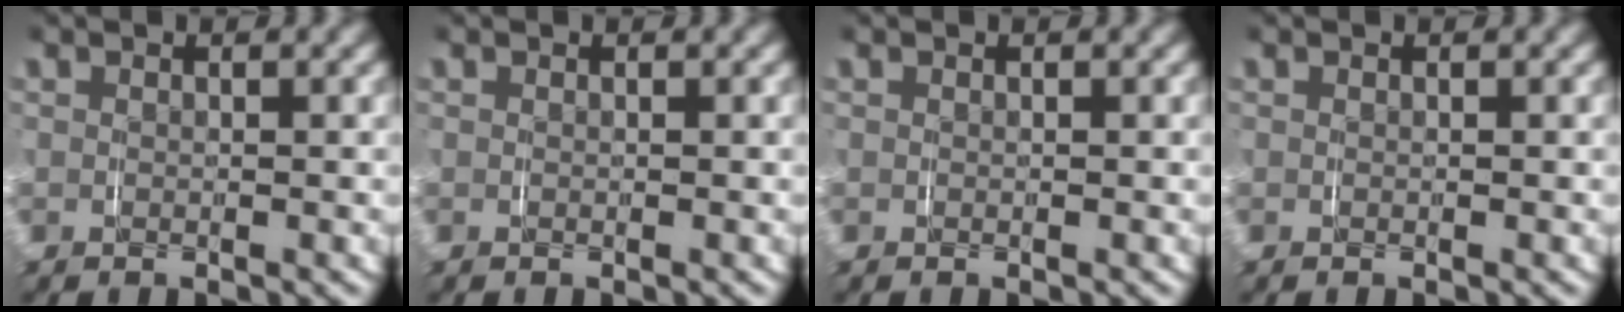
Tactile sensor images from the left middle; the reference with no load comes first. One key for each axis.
{"total": 0.0}
{"total": 0.0}
{"total": 0.0}